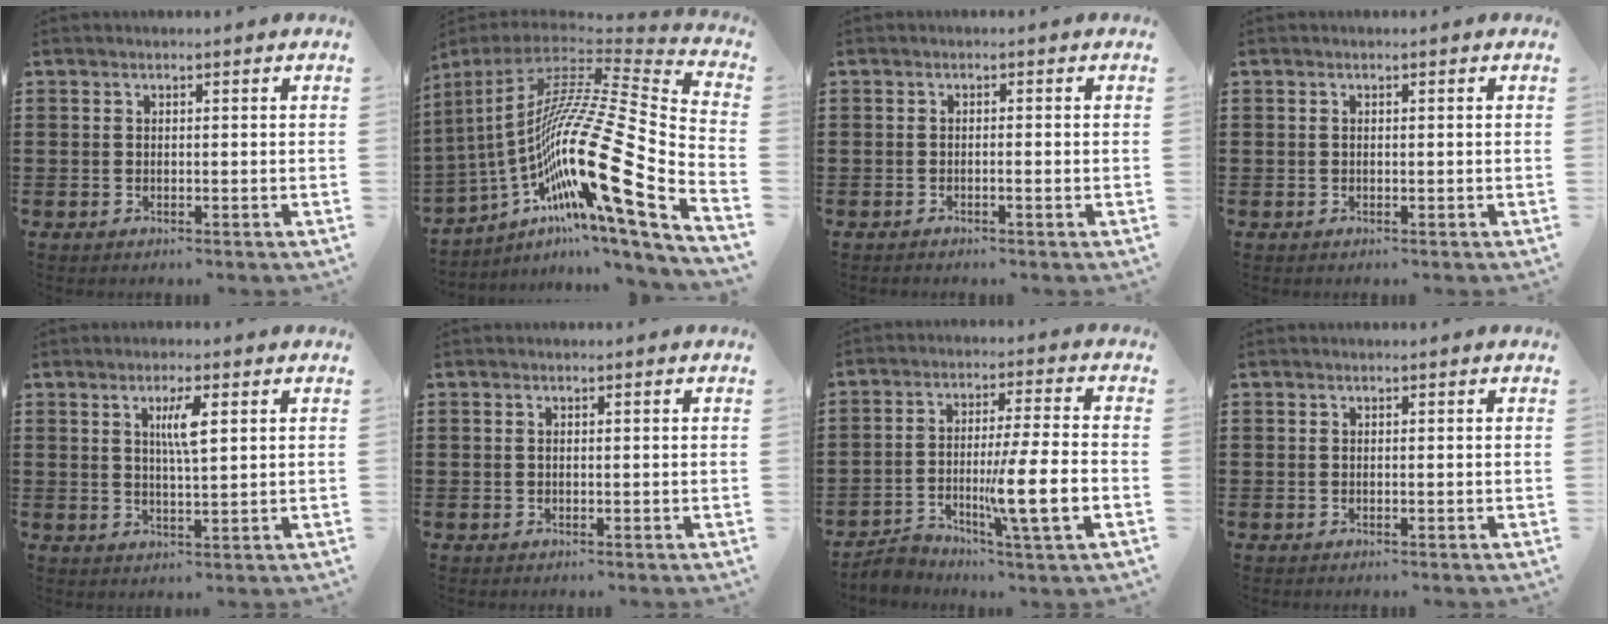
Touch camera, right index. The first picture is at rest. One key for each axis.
{"total": 21.7, "fx": -5.7, "fy": 3.2, "fz": 20.6, "tx": -0.403, "ty": -0.030, "tz": -0.121}
{"total": 0.8, "fx": -0.6, "fy": -0.1, "fz": 0.5, "tx": -0.008, "ty": -0.001, "tz": -0.012}
{"total": 0.0}
{"total": 4.3, "fx": 1.5, "fy": 0.8, "fz": 3.9, "tx": -0.082, "ty": 0.007, "tz": 0.021}
{"total": 0.6, "fx": 0.0, "fy": 0.1, "fz": 0.6, "tx": -0.013, "ty": -0.002, "tz": 0.001}
{"total": 8.7, "fx": -3.8, "fy": 0.4, "fz": 7.8, "tx": -0.136, "ty": -0.001, "tz": -0.068}
{"total": 0.0}